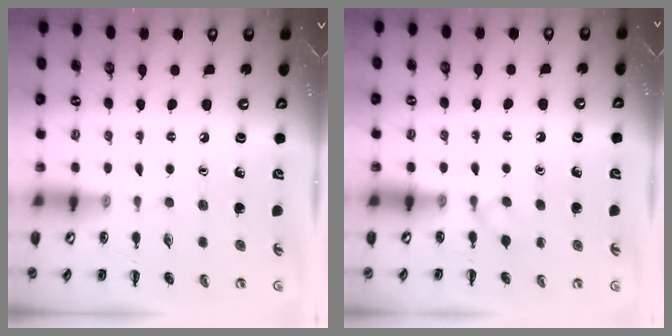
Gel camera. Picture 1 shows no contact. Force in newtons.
{"total": 1.9, "press": 1.7, "slide": 0.9}